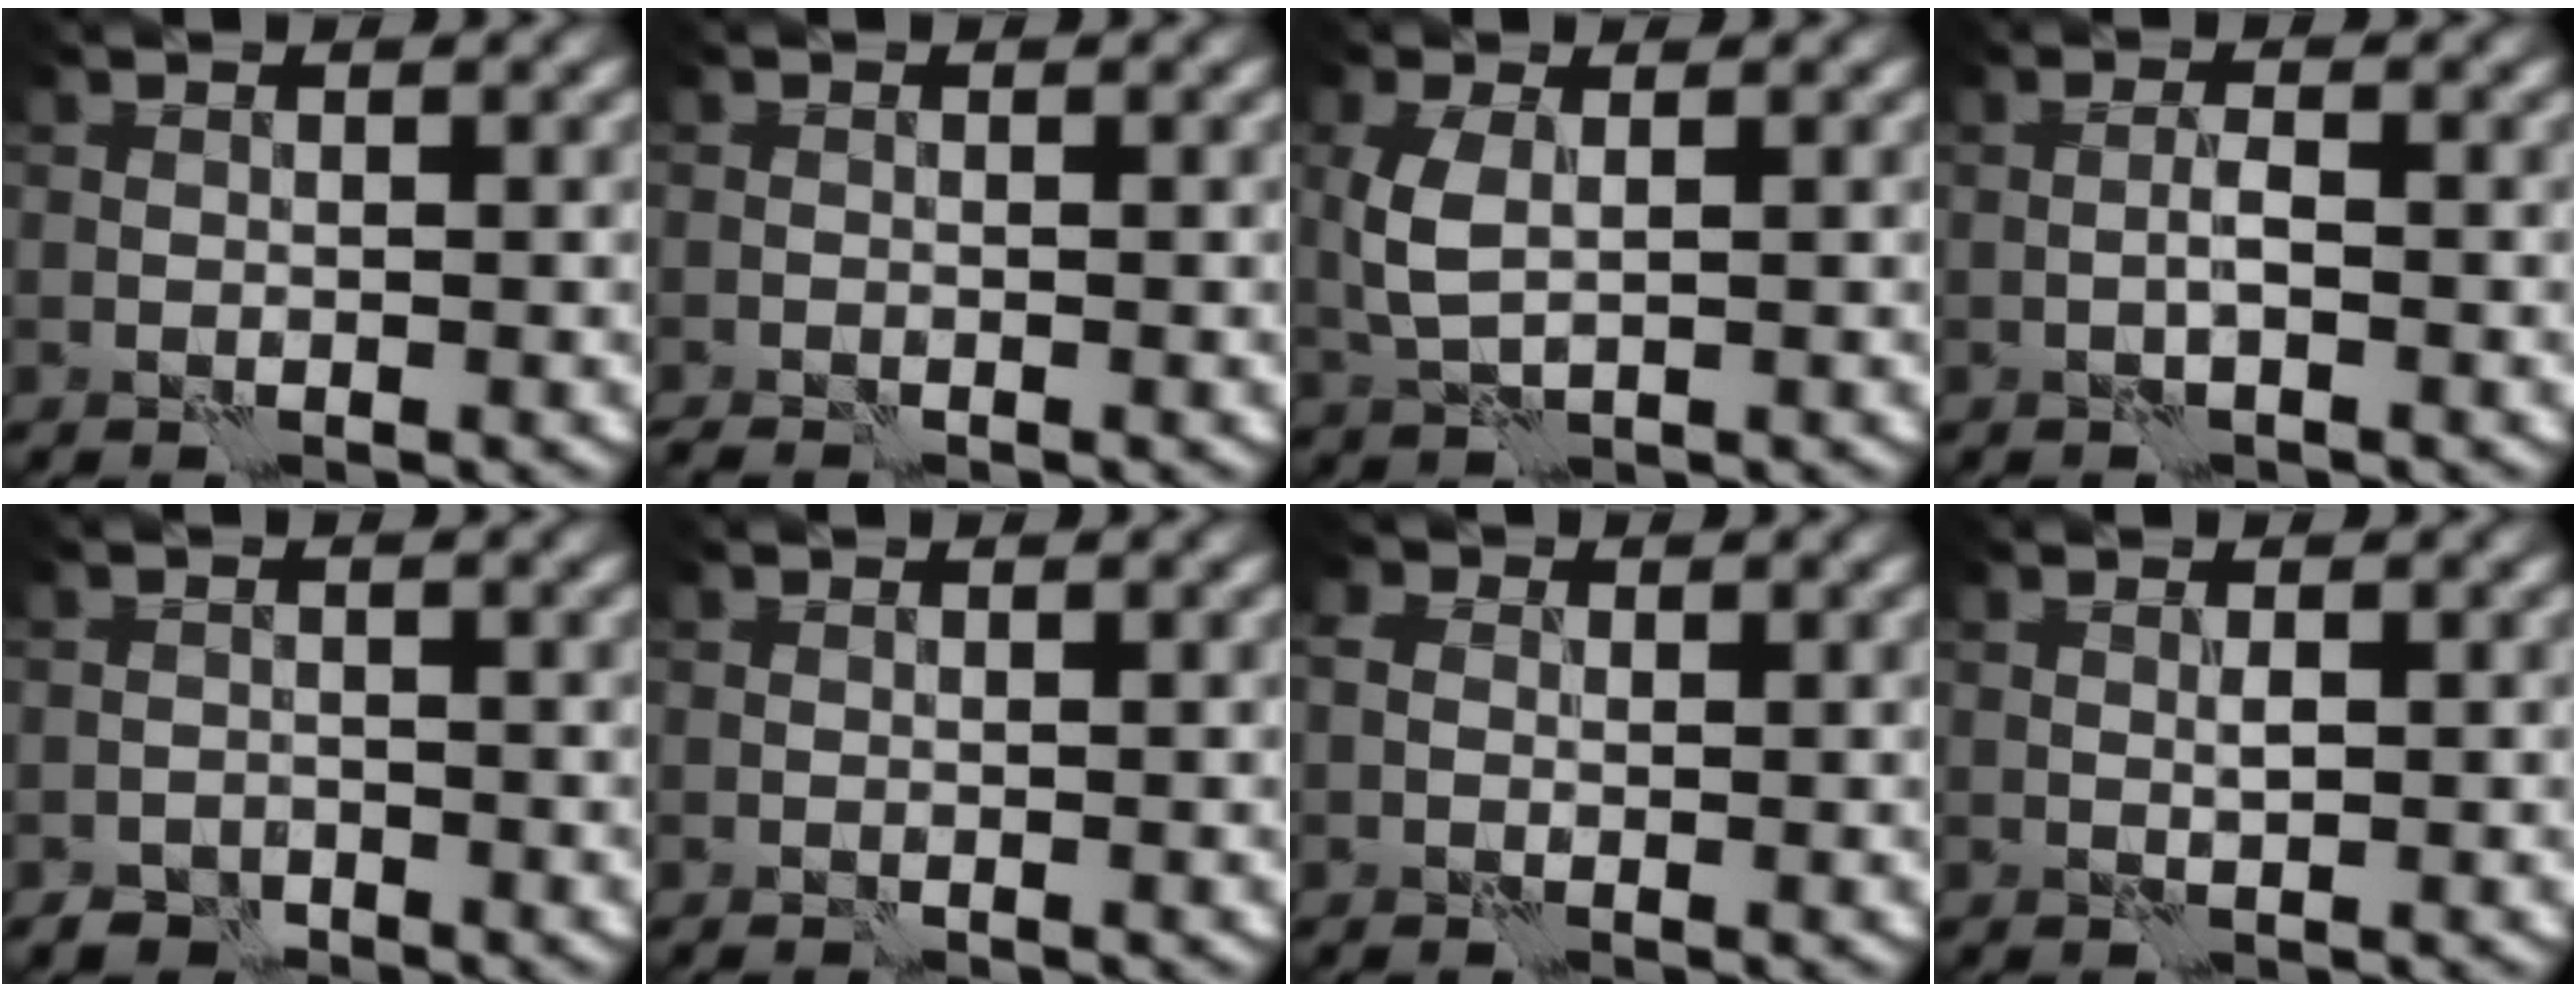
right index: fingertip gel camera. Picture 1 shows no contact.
{"total": 0.8, "force": [-0.8, -0.1, 0.3], "torque": [-0.015, -0.001, -0.018]}
{"total": 2.7, "force": [0.7, 1.3, 2.3], "torque": [-0.061, 0.001, 0.016]}
{"total": 1.0, "force": [-0.3, -0.2, 0.9], "torque": [-0.021, 0.005, -0.009]}
{"total": 1.4, "force": [-1.2, 0.6, -0.2], "torque": [0.010, 0.004, -0.024]}
{"total": 0.0}
{"total": 1.7, "force": [0.1, 1.4, 0.9], "torque": [-0.010, 0.008, -0.015]}
{"total": 0.6, "force": [0.3, -0.2, 0.4], "torque": [-0.012, -0.001, 0.007]}